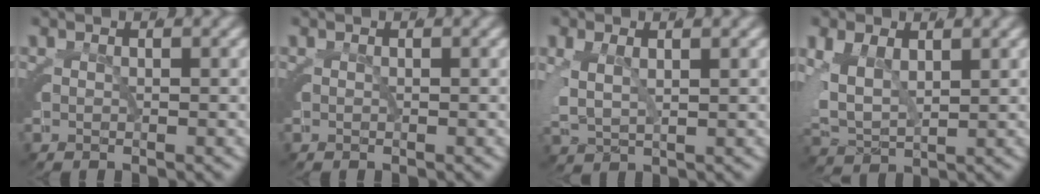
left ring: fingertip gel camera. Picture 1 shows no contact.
{"total": 0.0}
{"total": 3.8, "force": [0.5, 2.9, 2.4], "torque": [-0.073, -0.008, 0.017]}
{"total": 7.3, "force": [0.4, 5.9, 4.3], "torque": [-0.120, -0.015, 0.011]}